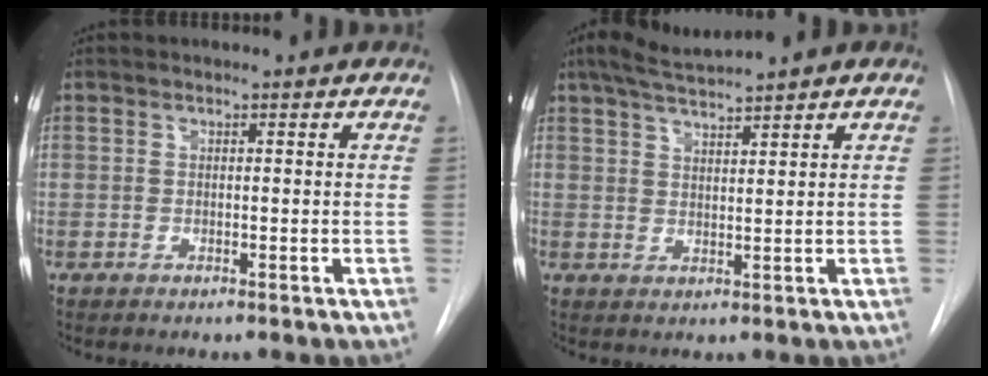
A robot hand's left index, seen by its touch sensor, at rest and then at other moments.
{"total": 4.4, "force": [4.0, -0.4, 1.9], "torque": [-0.040, 0.010, 0.078]}